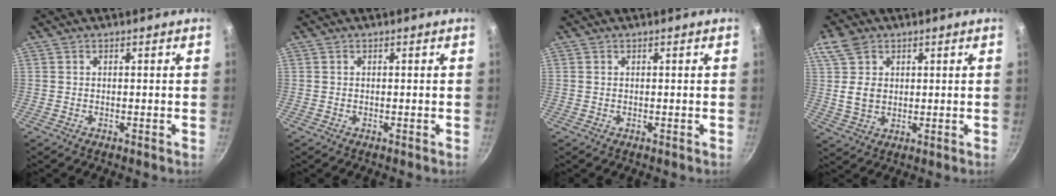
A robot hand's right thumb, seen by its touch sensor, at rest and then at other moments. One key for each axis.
{"total": 0.0}
{"total": 0.0}
{"total": 7.9, "fx": 2.7, "fy": 6.0, "fz": 4.4, "tx": -0.067, "ty": -0.012, "tz": 0.049}